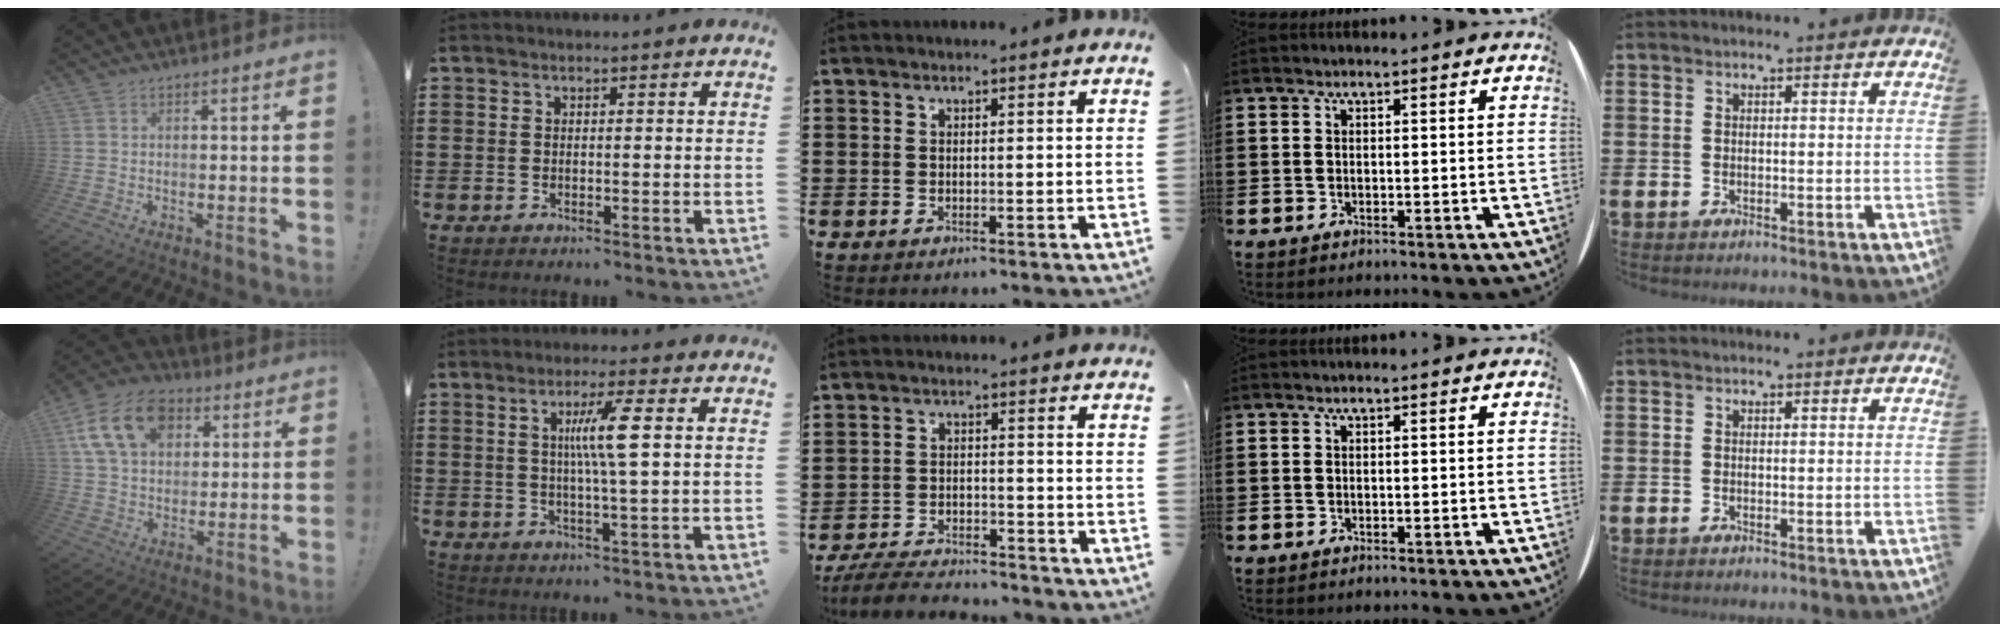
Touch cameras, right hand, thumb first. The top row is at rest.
{"thumb": {"total": 17.1, "force": [6.5, 12.1, 10.1], "torque": [-0.168, -0.016, 0.125]}, "index": {"total": 6.5, "force": [1.3, -0.1, 6.4], "torque": [-0.124, -0.002, 0.014]}, "middle": {"total": 5.7, "force": [-5.5, 0.5, 1.5], "torque": [-0.035, -0.001, -0.108]}}